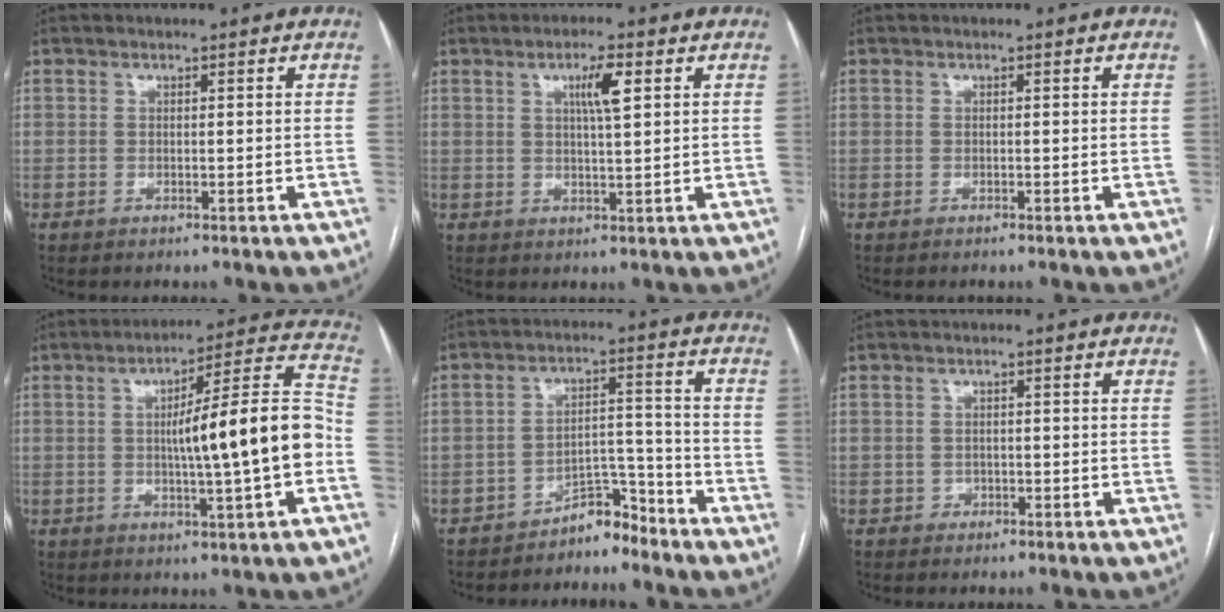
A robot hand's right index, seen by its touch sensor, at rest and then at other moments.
{"total": 4.5, "force": [1.8, 0.3, 4.1], "torque": [-0.072, 0.001, 0.029]}
{"total": 0.0}
{"total": 15.3, "force": [-1.7, 0.5, 15.2], "torque": [-0.225, 0.021, -0.027]}
{"total": 5.1, "force": [-4.7, 1.6, 1.2], "torque": [-0.007, 0.024, -0.077]}
{"total": 1.2, "force": [-0.6, 1.0, 0.0], "torque": [0.005, 0.006, -0.012]}